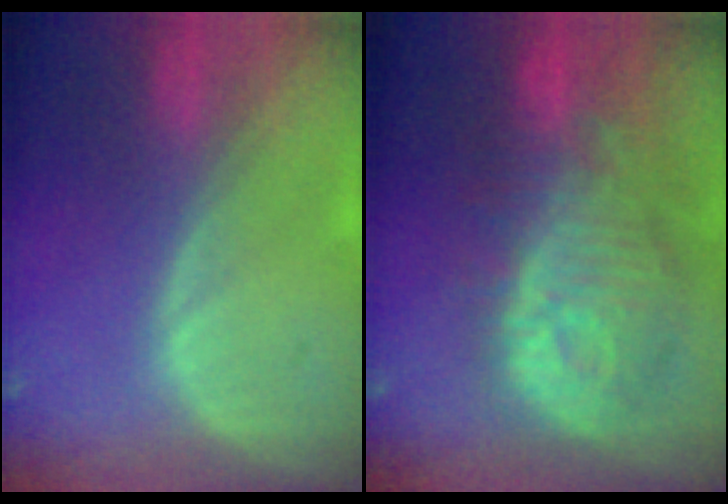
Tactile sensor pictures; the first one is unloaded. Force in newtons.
{"total": 12.3, "press": 11.0, "slide": 5.4}